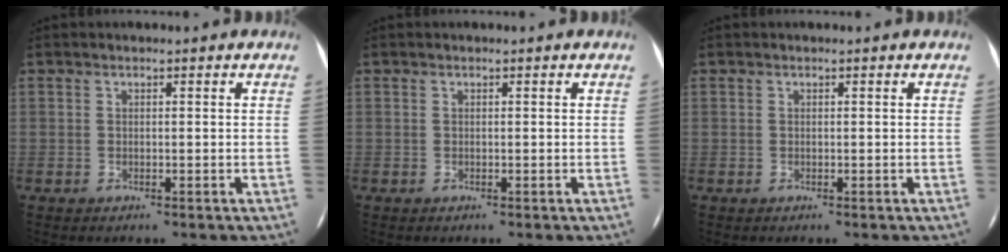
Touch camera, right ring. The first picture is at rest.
{"total": 0.0}
{"total": 0.0}